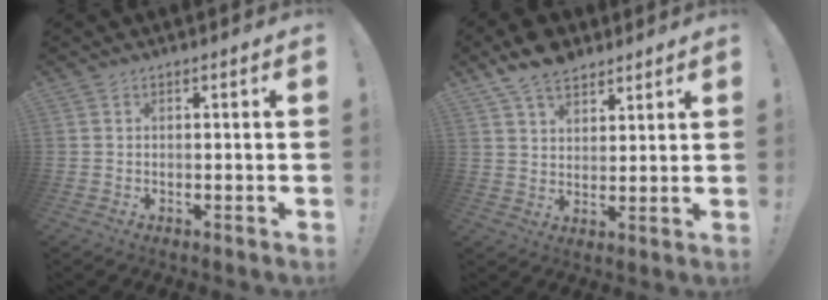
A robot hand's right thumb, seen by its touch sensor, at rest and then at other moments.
{"total": 9.4, "force": [7.2, 4.9, 3.7], "torque": [-0.065, -0.034, 0.138]}